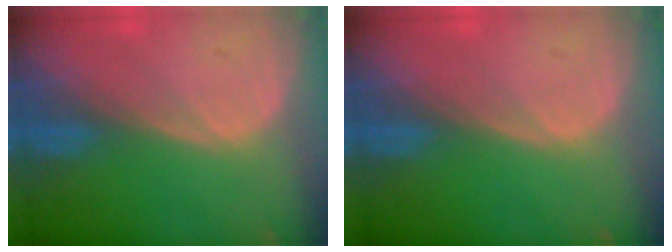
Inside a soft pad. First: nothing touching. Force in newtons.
{"total": 0.0}